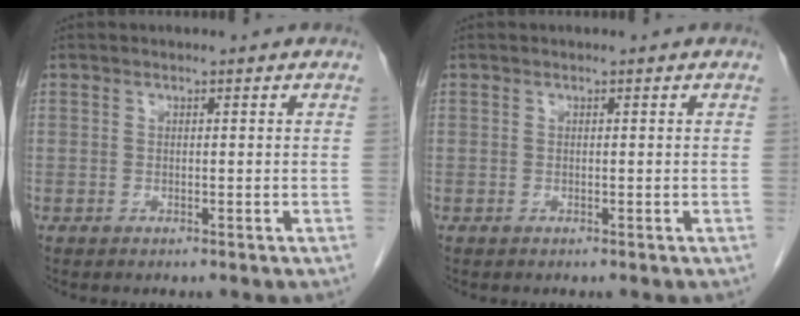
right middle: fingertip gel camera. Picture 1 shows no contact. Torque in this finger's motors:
{"motor_torque": [-0.01, 0.00, 0.00, -0.01]}